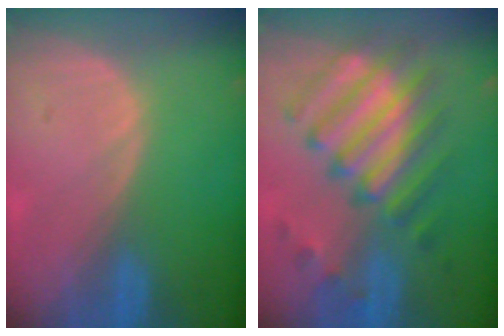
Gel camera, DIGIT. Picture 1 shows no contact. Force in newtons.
{"total": 9.9, "press": 9.7, "slide": 2.2}